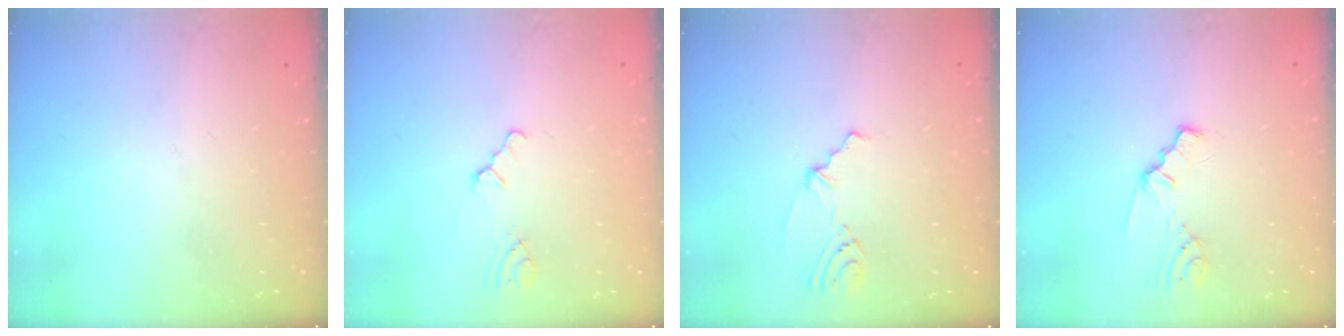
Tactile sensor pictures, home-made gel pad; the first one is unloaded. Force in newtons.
{"total": 0.9, "press": 0.8, "slide": 0.2}
{"total": 2.3, "press": 1.8, "slide": 1.5}
{"total": 1.2, "press": 1.2, "slide": 0.2}